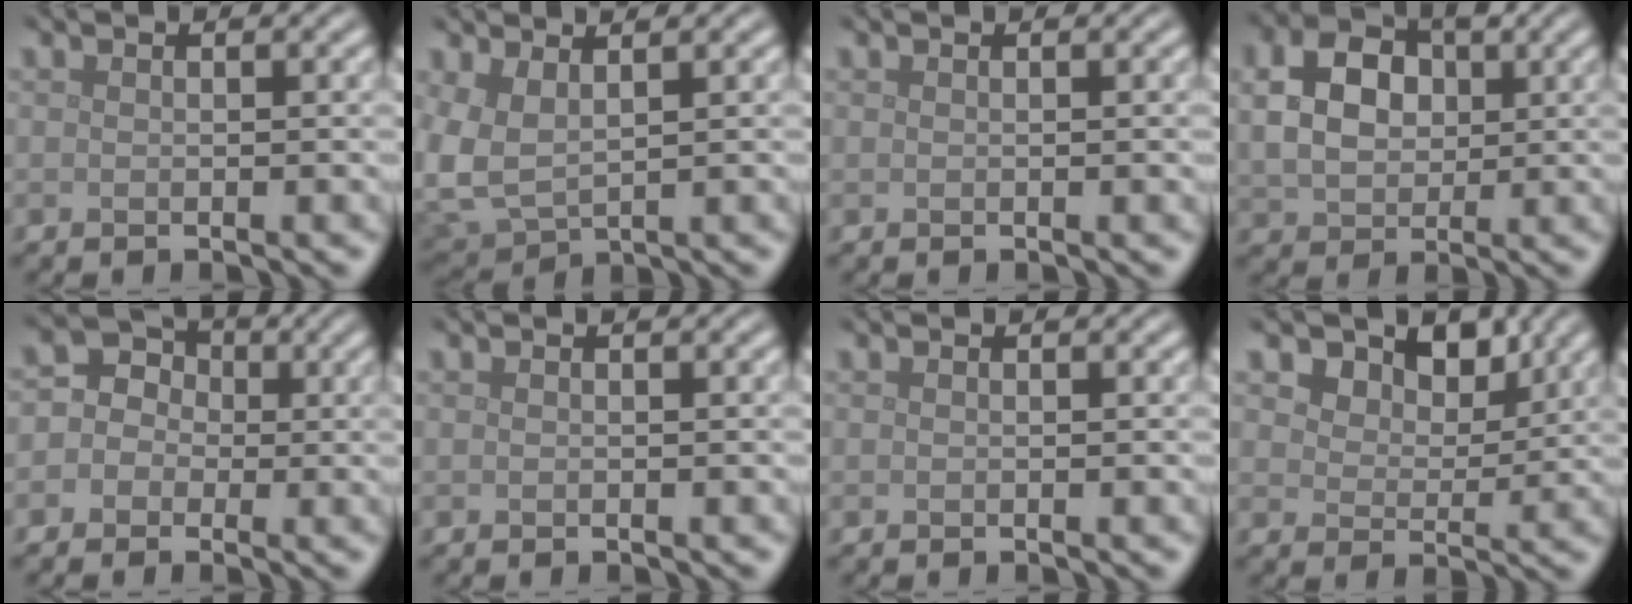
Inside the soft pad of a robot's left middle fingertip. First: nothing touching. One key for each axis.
{"total": 4.7, "fx": 1.5, "fy": 2.9, "fz": 3.4, "tx": -0.097, "ty": -0.008, "tz": 0.036}
{"total": 0.8, "fx": 0.2, "fy": 0.2, "fz": 0.7, "tx": -0.007, "ty": 0.005, "tz": 0.002}
{"total": 5.5, "fx": 1.2, "fy": 4.1, "fz": 3.5, "tx": -0.078, "ty": 0.008, "tz": 0.016}
{"total": 4.2, "fx": 0.3, "fy": 3.9, "fz": 1.5, "tx": -0.003, "ty": 0.022, "tz": -0.031}
{"total": 0.0}
{"total": 0.0}
{"total": 6.8, "fx": 4.8, "fy": 3.8, "fz": 3.2, "tx": -0.063, "ty": -0.010, "tz": 0.079}